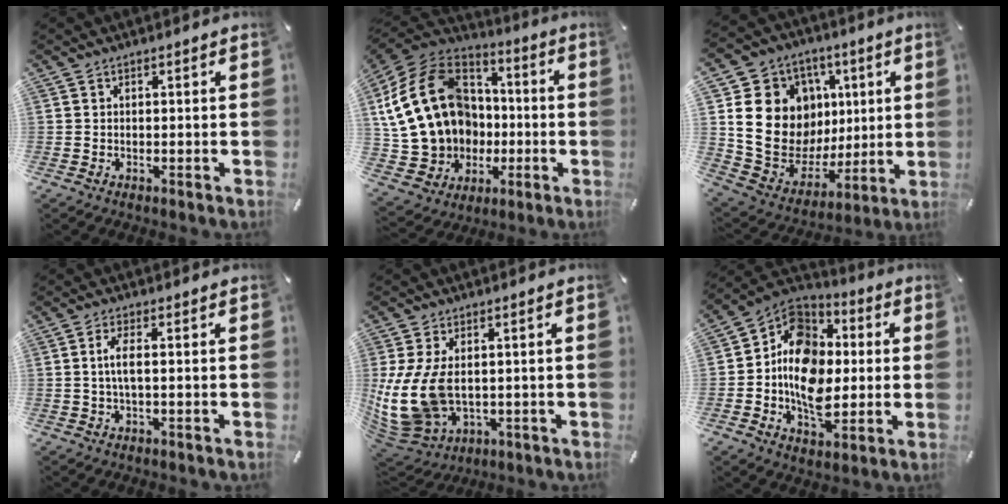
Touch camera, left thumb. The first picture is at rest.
{"total": 22.6, "force": [1.3, 19.3, 11.6], "torque": [-0.255, -0.003, 0.049]}
{"total": 19.5, "force": [4.4, 16.9, 8.7], "torque": [-0.150, -0.041, 0.112]}
{"total": 4.4, "force": [0.2, 1.3, 4.2], "torque": [-0.087, -0.001, -0.001]}
{"total": 13.0, "force": [0.8, 9.2, 9.0], "torque": [-0.219, -0.010, 0.016]}
{"total": 15.9, "force": [-1.6, 12.4, 9.9], "torque": [-0.190, 0.007, -0.034]}